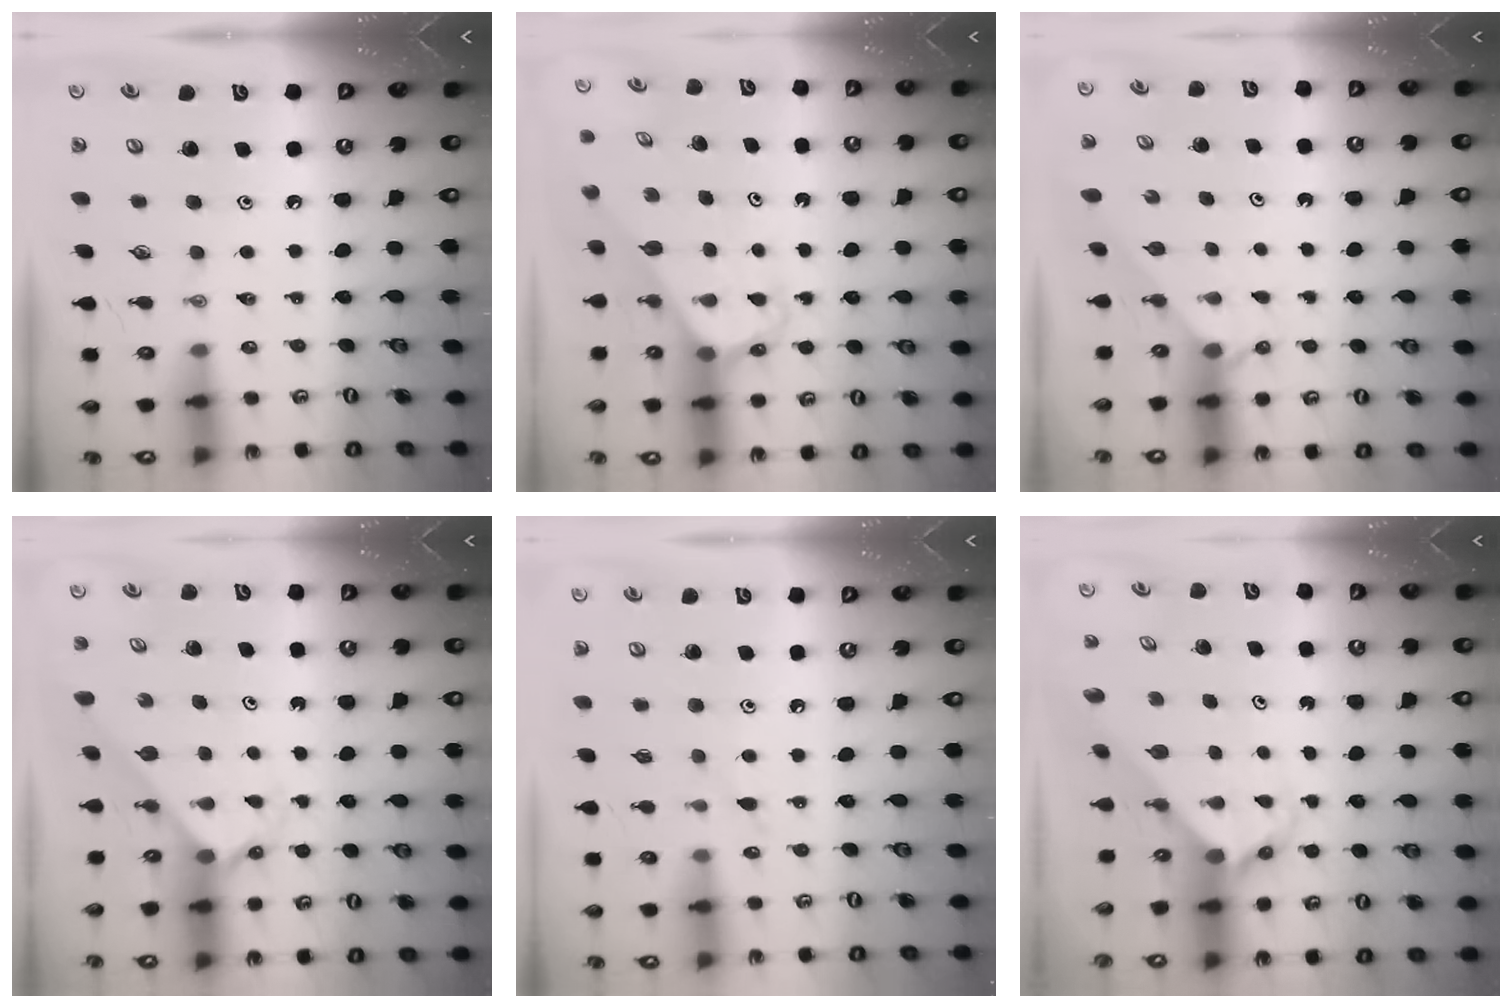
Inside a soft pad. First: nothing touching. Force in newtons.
{"total": 3.2, "press": 3.2, "slide": 0.2}
{"total": 2.2, "press": 2.2, "slide": 0.2}
{"total": 2.3, "press": 2.3, "slide": 0.2}
{"total": 5.0, "press": 5.0, "slide": 0.4}
{"total": 3.5, "press": 3.4, "slide": 0.3}